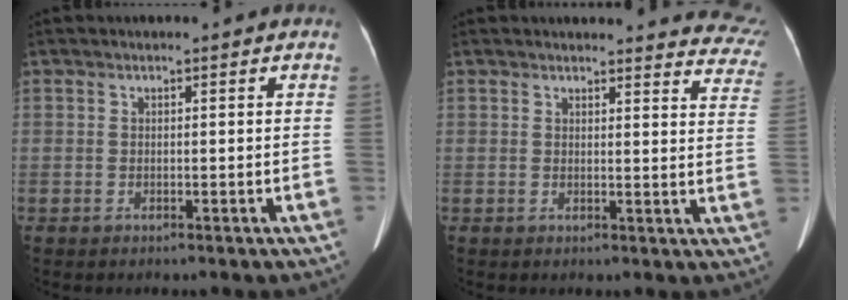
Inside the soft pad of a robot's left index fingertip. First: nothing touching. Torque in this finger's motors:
{"motor_torque": [0.99, -1.15, 0.09, 0.00]}